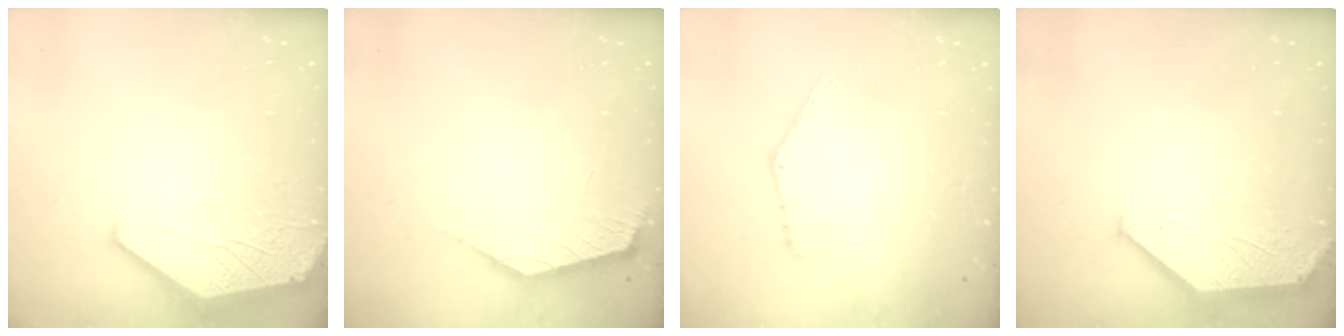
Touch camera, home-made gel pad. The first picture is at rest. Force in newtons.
{"total": 2.1, "press": 2.1, "slide": 0.5}
{"total": 2.7, "press": 2.7, "slide": 0.1}
{"total": 1.6, "press": 1.5, "slide": 0.3}